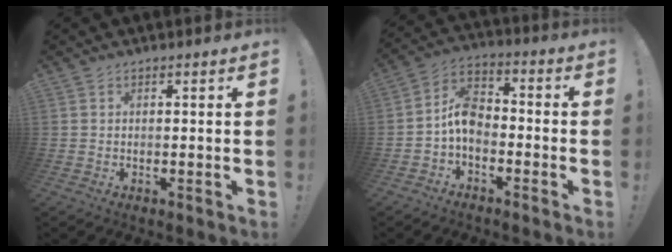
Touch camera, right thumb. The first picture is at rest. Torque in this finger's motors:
{"motor_torque": [0.14, -0.22, 0.09, 0.05, 0.12]}